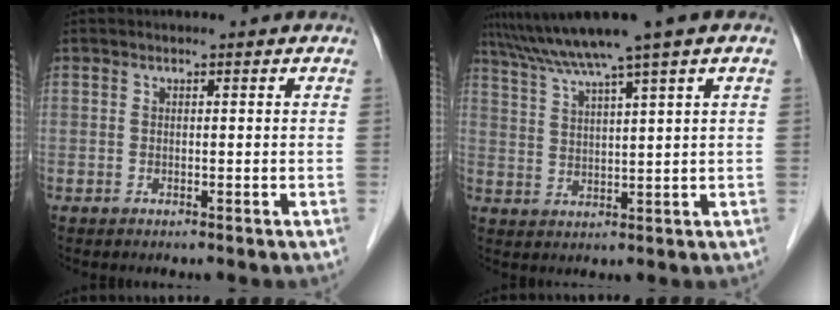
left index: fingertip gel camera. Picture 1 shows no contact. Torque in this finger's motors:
{"motor_torque": [0.54, -1.11, 0.90, 0.21]}